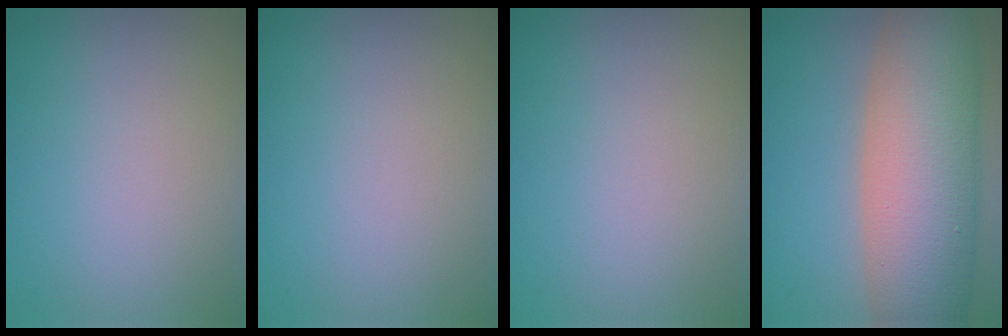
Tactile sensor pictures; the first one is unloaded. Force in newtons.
{"total": 0.0}
{"total": 0.0}
{"total": 13.4, "press": 13.4, "slide": 0.6}